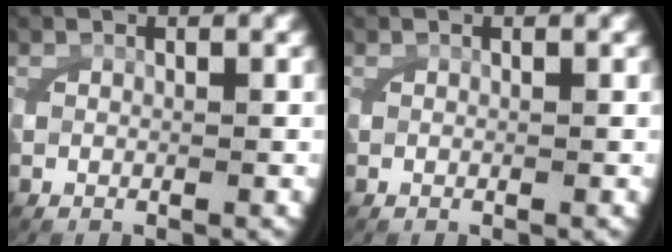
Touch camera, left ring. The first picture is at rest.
{"total": 0.0}